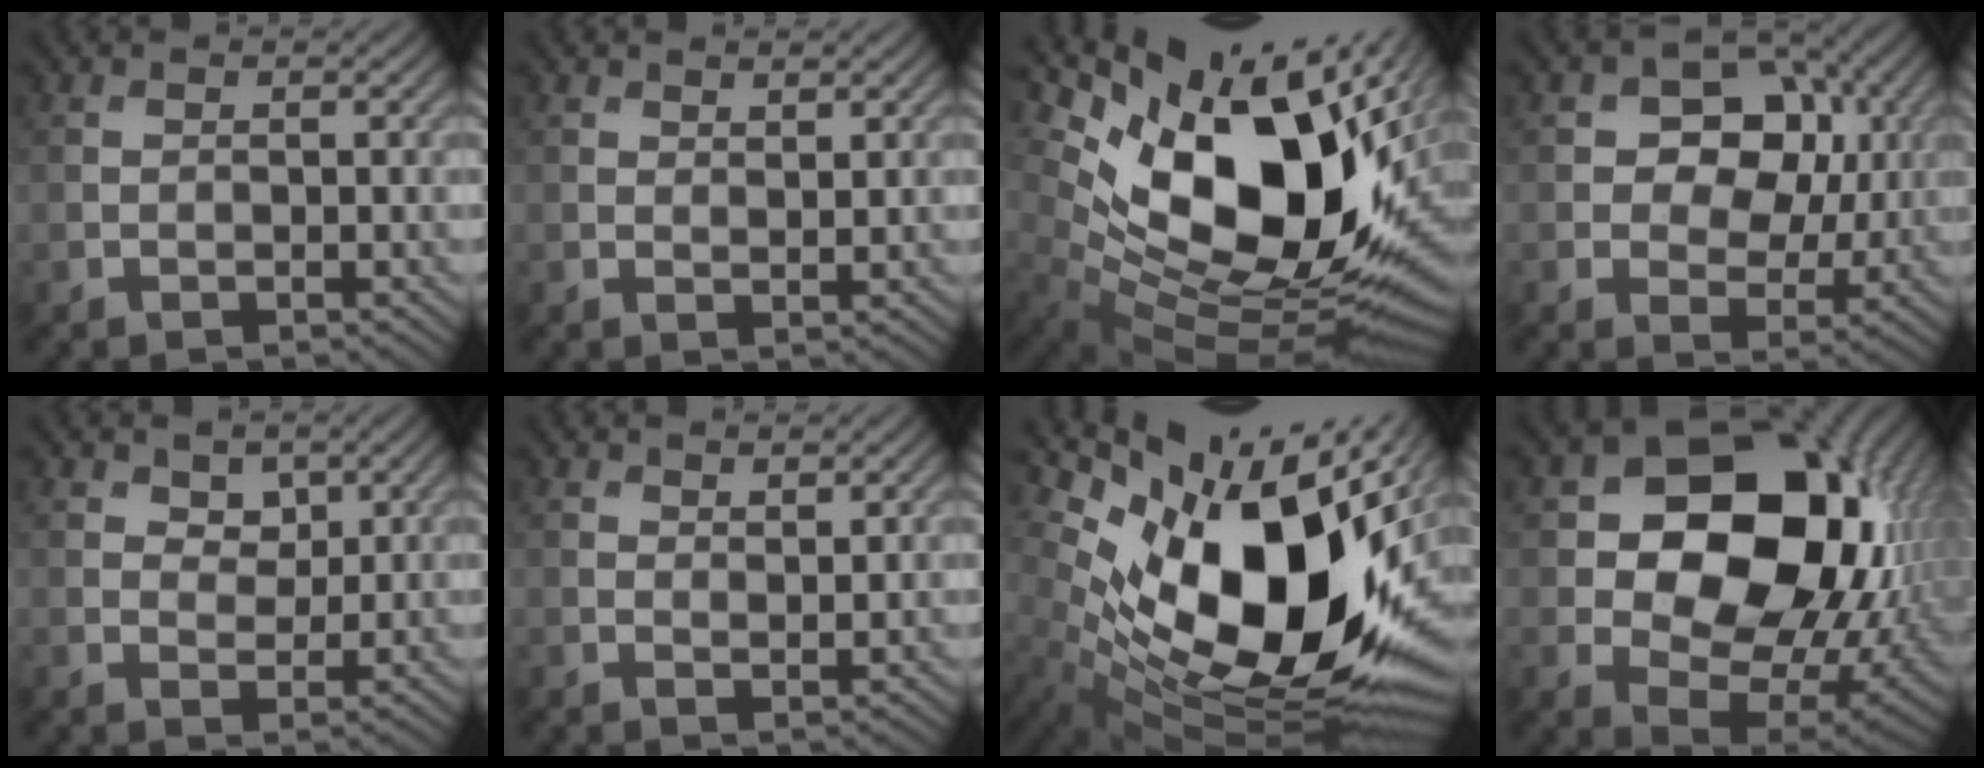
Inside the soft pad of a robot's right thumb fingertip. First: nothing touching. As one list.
[{"total": 1.3, "force": [1.1, 0.4, 0.6], "torque": [-0.015, -0.005, 0.022]}, {"total": 19.6, "force": [4.6, 10.9, 15.6], "torque": [-0.283, -0.026, 0.103]}, {"total": 9.3, "force": [1.9, 7.1, 5.8], "torque": [-0.085, 0.005, 0.014]}, {"total": 3.0, "force": [1.5, 2.1, 1.6], "torque": [-0.031, -0.008, 0.018]}, {"total": 1.6, "force": [1.3, 0.4, 0.8], "torque": [-0.017, -0.005, 0.028]}, {"total": 20.0, "force": [2.2, 10.8, 16.7], "torque": [-0.283, -0.040, 0.059]}, {"total": 18.0, "force": [3.1, 13.4, 11.7], "torque": [-0.180, -0.019, 0.073]}]